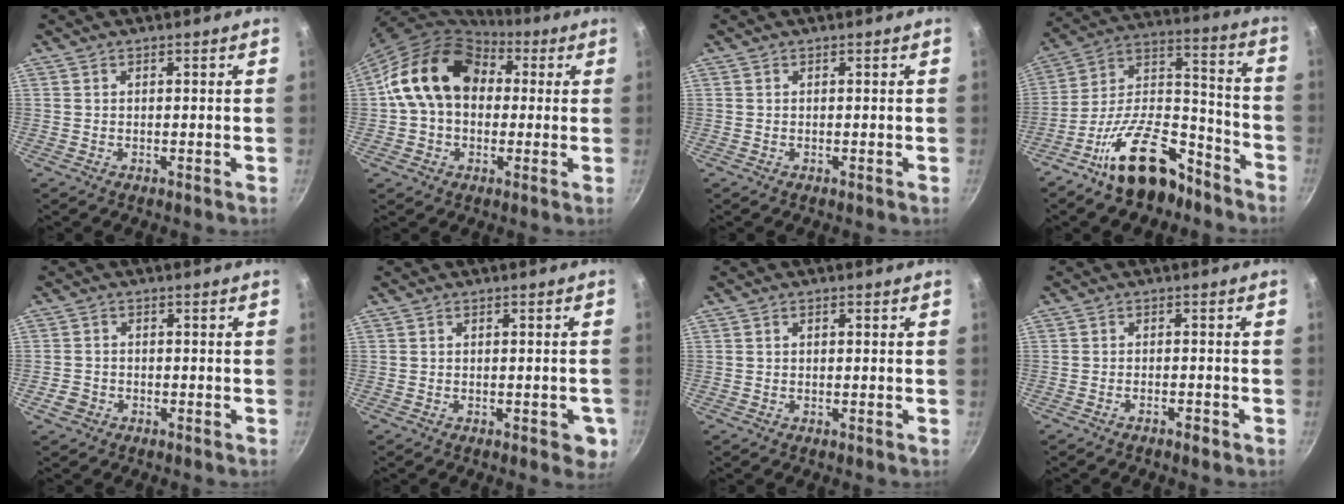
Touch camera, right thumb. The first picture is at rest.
{"total": 17.2, "force": [3.0, 13.0, 10.9], "torque": [-0.157, 0.034, 0.038]}
{"total": 0.0}
{"total": 19.9, "force": [-12.9, 9.7, 11.7], "torque": [-0.147, 0.118, -0.217]}
{"total": 2.9, "force": [-1.5, 2.3, 0.9], "torque": [-0.014, 0.019, -0.026]}
{"total": 4.4, "force": [-1.5, 2.1, 3.6], "torque": [-0.025, 0.006, -0.019]}
{"total": 0.8, "force": [0.1, 0.6, 0.6], "torque": [-0.010, 0.006, 0.002]}
{"total": 1.9, "force": [-1.4, 0.6, 1.0], "torque": [-0.020, 0.017, -0.021]}